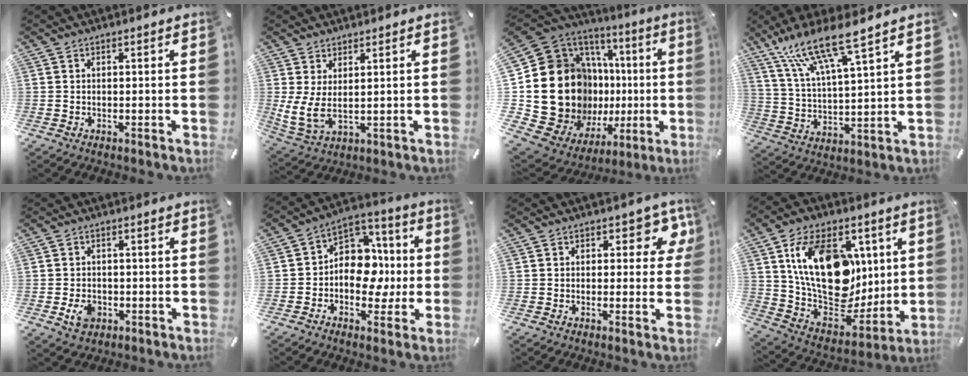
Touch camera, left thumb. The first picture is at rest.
{"total": 6.5, "force": [1.9, 3.2, 5.3], "torque": [-0.134, -0.021, 0.035]}
{"total": 27.8, "force": [-0.8, 20.1, 19.2], "torque": [-0.346, -0.056, 0.044]}
{"total": 13.2, "force": [10.3, 1.6, 8.1], "torque": [-0.186, -0.046, 0.180]}
{"total": 4.6, "force": [-1.5, 3.5, 2.6], "torque": [-0.048, 0.000, -0.029]}
{"total": 12.2, "force": [-1.3, 10.2, 6.5], "torque": [-0.106, -0.002, -0.018]}
{"total": 6.6, "force": [2.2, 4.0, 4.7], "torque": [-0.041, -0.005, 0.030]}
{"total": 23.3, "force": [6.5, 15.2, 16.5], "torque": [-0.301, -0.030, 0.117]}